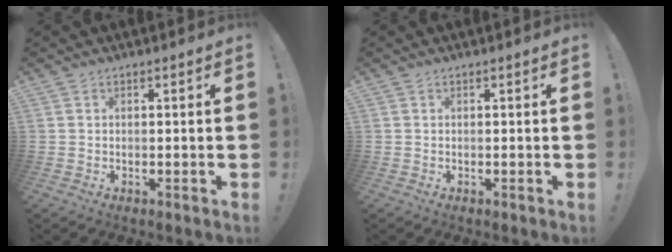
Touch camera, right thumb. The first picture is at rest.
{"total": 0.0}